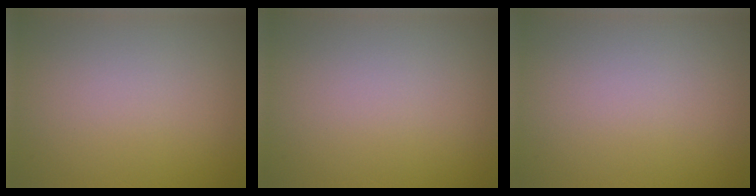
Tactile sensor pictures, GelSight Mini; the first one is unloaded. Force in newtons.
{"total": 0.0}
{"total": 0.0}